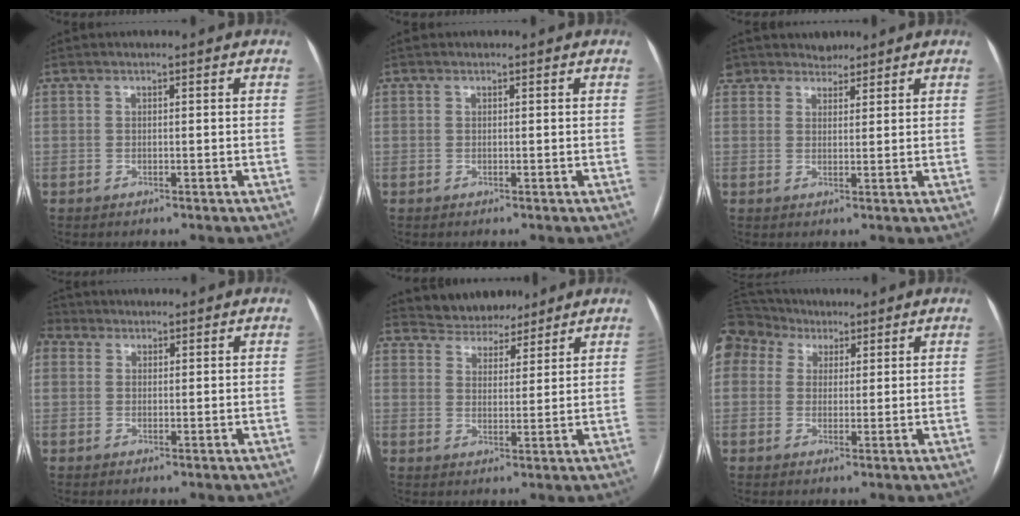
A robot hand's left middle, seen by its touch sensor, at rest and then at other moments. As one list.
[{"total": 1.3, "force": [-0.6, -1.0, -0.6], "torque": [0.014, -0.007, -0.011]}, {"total": 4.7, "force": [3.9, 2.5, -0.5], "torque": [0.018, 0.015, 0.063]}, {"total": 3.2, "force": [1.6, 2.5, 1.2], "torque": [-0.040, 0.019, 0.034]}, {"total": 6.7, "force": [6.2, 2.5, 0.5], "torque": [-0.008, 0.010, 0.097]}, {"total": 8.8, "force": [5.4, 6.4, 2.7], "torque": [-0.078, 0.049, 0.104]}]